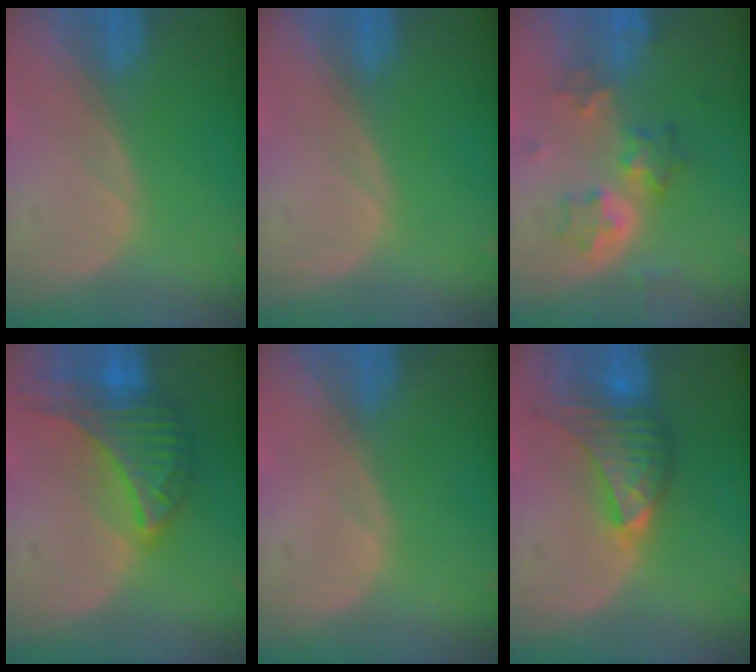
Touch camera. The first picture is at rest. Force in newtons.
{"total": 0.0}
{"total": 6.3, "press": 5.6, "slide": 2.7}
{"total": 8.8, "press": 8.8, "slide": 0.3}
{"total": 0.0}
{"total": 7.2, "press": 7.2, "slide": 0.3}